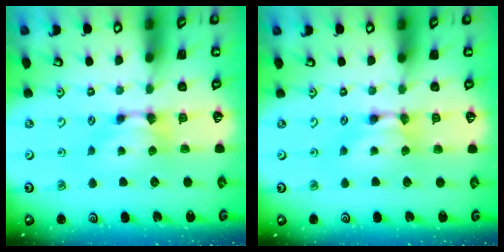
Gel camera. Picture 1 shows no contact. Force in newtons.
{"total": 1.5, "press": 1.5, "slide": 0.2}